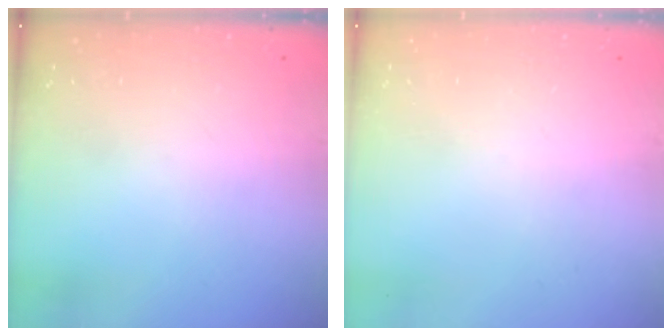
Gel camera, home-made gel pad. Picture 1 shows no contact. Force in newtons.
{"total": 0.0}